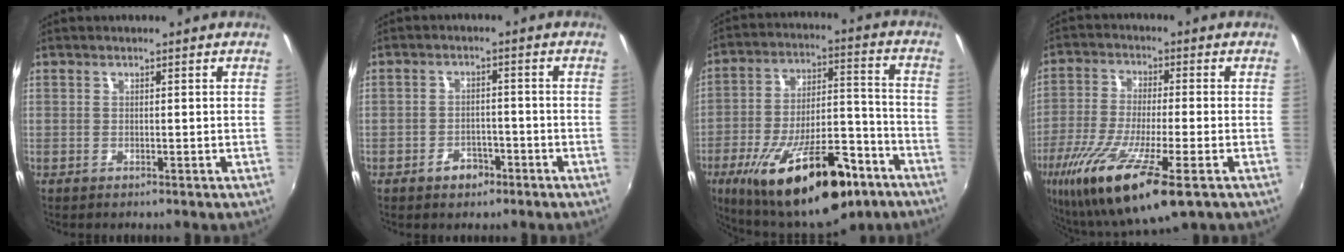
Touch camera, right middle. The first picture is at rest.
{"total": 4.0, "force": [-2.6, 2.6, 1.6], "torque": [-0.035, 0.003, -0.033]}
{"total": 25.5, "force": [-15.4, 9.3, 18.0], "torque": [-0.311, -0.021, -0.229]}
{"total": 18.6, "force": [-9.6, 4.0, 15.5], "torque": [-0.316, -0.064, -0.174]}